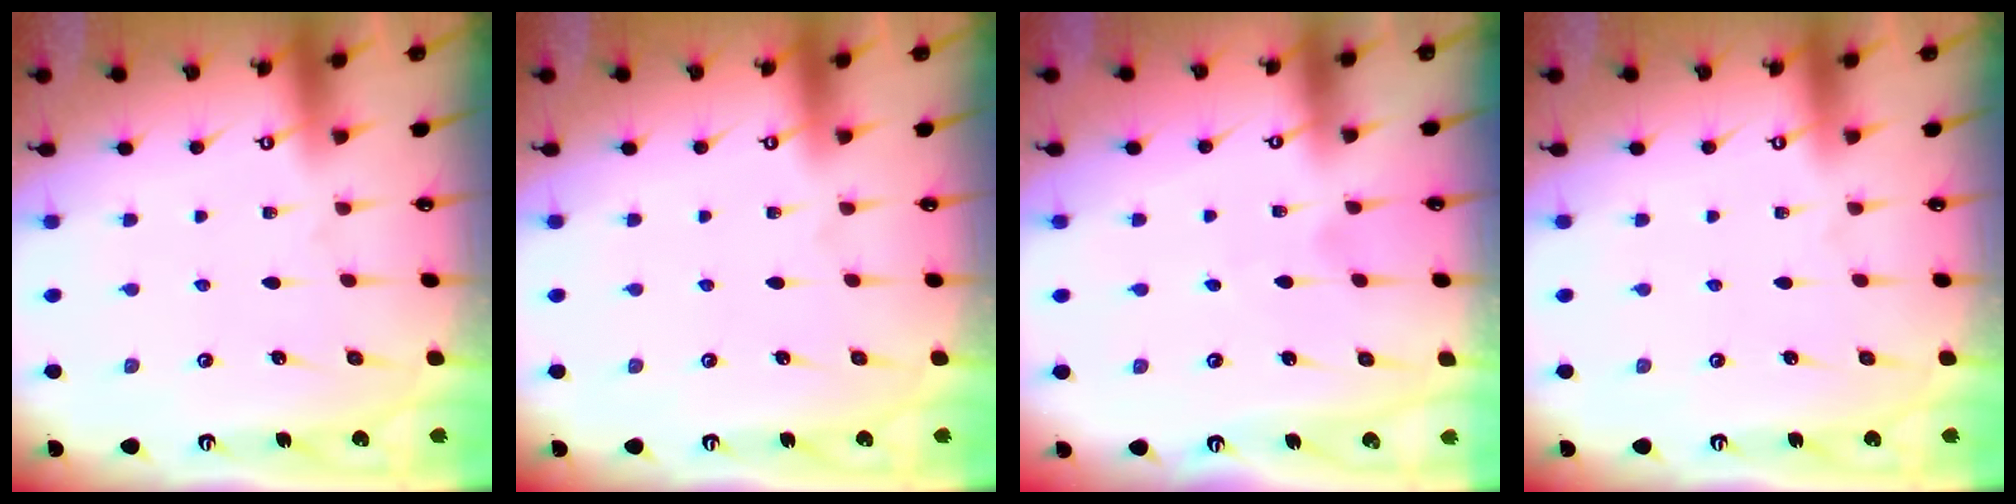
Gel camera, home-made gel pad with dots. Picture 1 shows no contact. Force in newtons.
{"total": 0.0}
{"total": 2.0, "press": 2.0, "slide": 0.2}
{"total": 0.0}